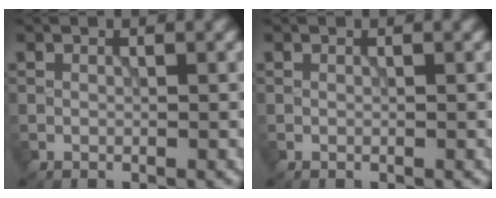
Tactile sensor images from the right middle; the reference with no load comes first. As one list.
[{"total": 0.0}]